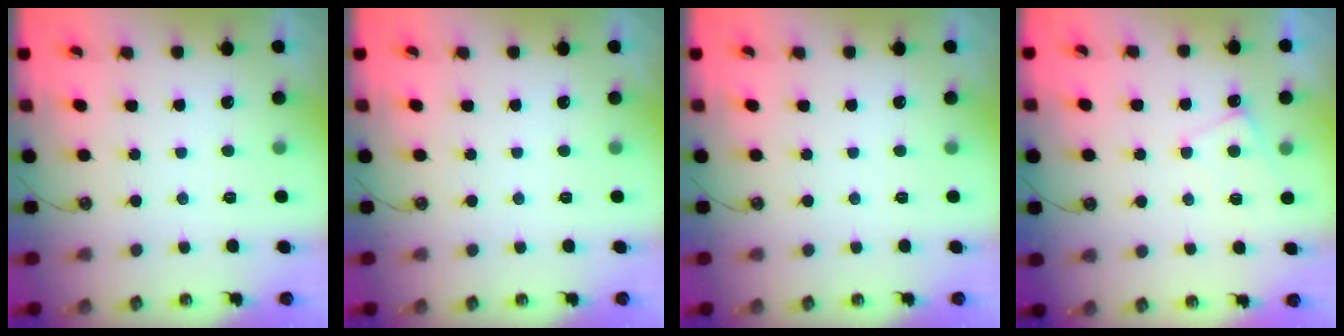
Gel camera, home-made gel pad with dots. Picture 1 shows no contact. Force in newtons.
{"total": 0.0}
{"total": 0.0}
{"total": 1.7, "press": 1.7, "slide": 0.4}